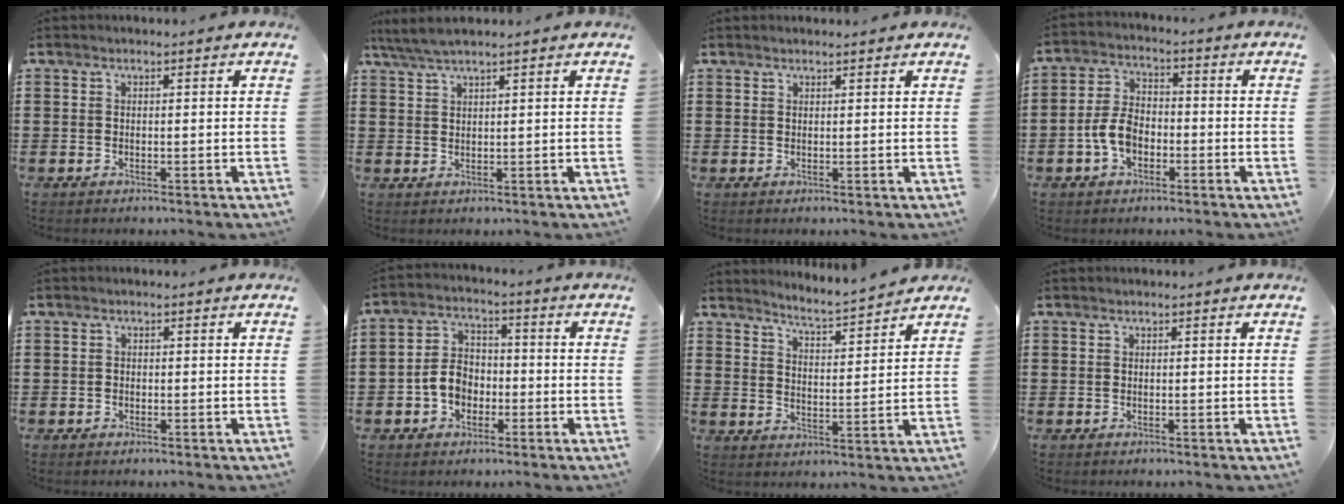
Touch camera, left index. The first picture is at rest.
{"total": 3.2, "force": [2.7, 0.0, 1.7], "torque": [-0.039, 0.002, 0.050]}
{"total": 0.8, "force": [0.8, 0.1, 0.1], "torque": [-0.004, 0.000, 0.015]}
{"total": 5.8, "force": [-2.0, 3.6, 4.0], "torque": [-0.107, 0.001, -0.047]}
{"total": 0.6, "force": [-0.4, 0.5, 0.1], "torque": [-0.005, 0.000, -0.008]}
{"total": 5.5, "force": [-2.0, 4.2, 2.9], "torque": [-0.073, 0.010, -0.044]}
{"total": 4.0, "force": [3.9, -0.3, 0.5], "torque": [-0.030, -0.029, 0.063]}
{"total": 0.0}